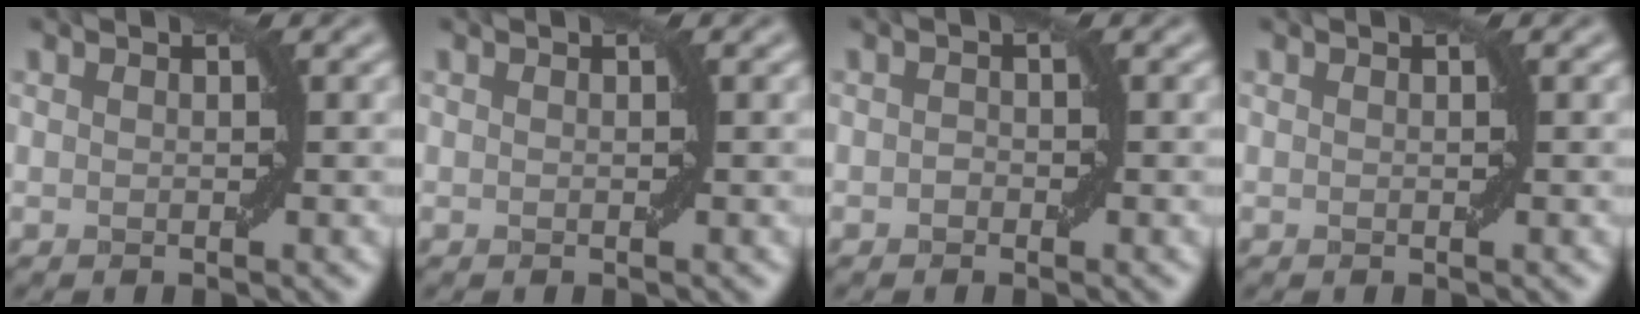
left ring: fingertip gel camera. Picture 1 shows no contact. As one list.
[{"total": 0.0}, {"total": 0.6, "force": [-0.4, 0.4, 0.2], "torque": [-0.004, -0.001, -0.009]}, {"total": 0.0}]